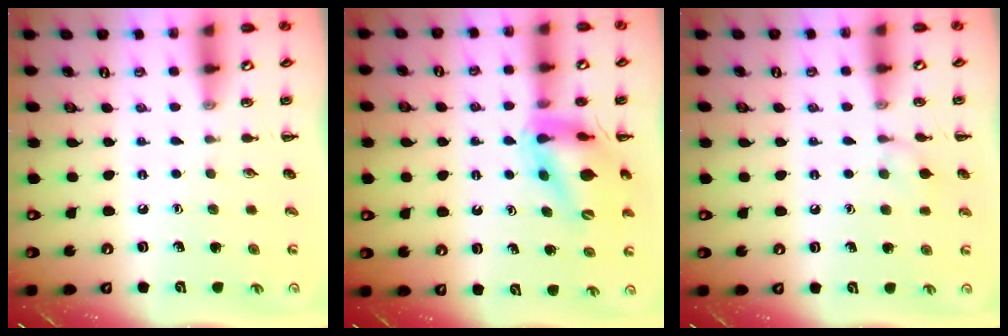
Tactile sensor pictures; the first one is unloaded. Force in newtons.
{"total": 13.8, "press": 13.3, "slide": 3.7}
{"total": 6.2, "press": 5.8, "slide": 2.2}